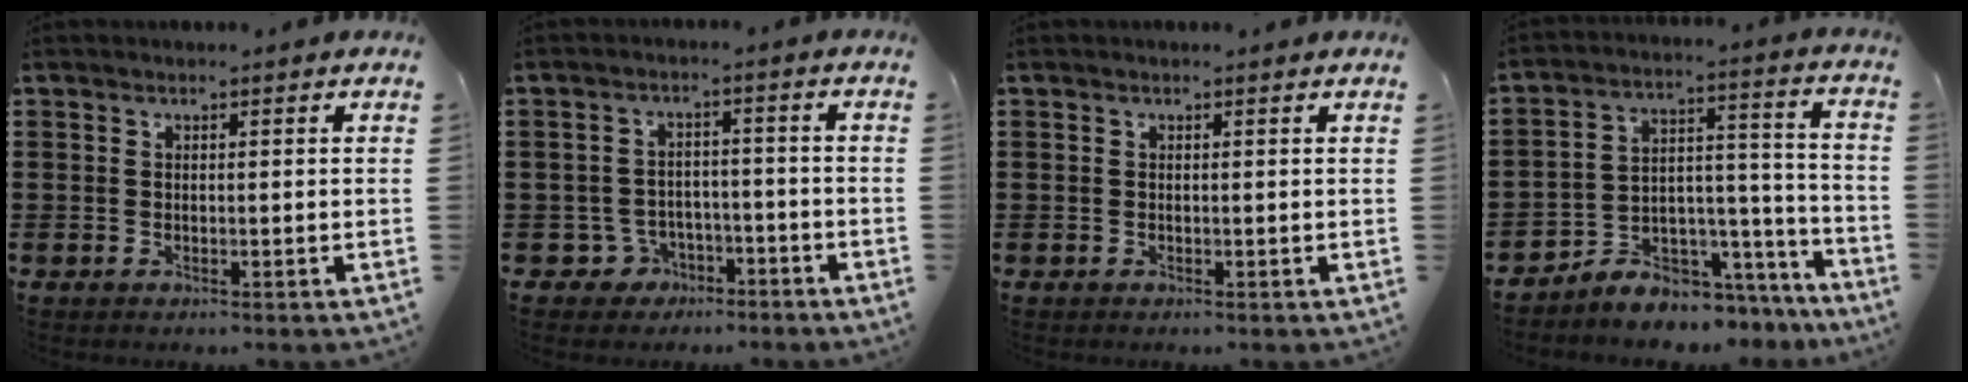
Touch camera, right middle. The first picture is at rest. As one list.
[{"total": 3.9, "force": [-3.0, 2.5, 0.6], "torque": [-0.029, 0.007, -0.064]}, {"total": 0.0}, {"total": 5.6, "force": [-5.3, 1.8, 0.0], "torque": [-0.004, 0.007, -0.105]}]